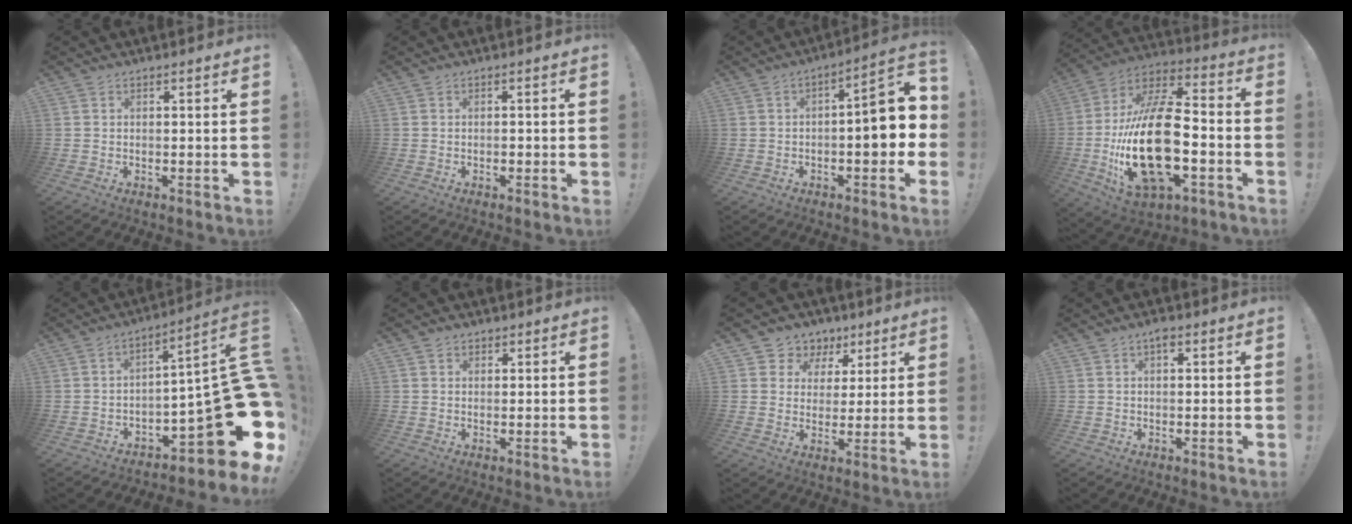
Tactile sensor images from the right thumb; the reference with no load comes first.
{"total": 0.7, "force": [-0.6, 0.4, 0.3], "torque": [-0.003, 0.001, -0.010]}
{"total": 11.1, "force": [-1.2, 3.7, 10.4], "torque": [-0.138, 0.003, -0.023]}
{"total": 27.3, "force": [-4.7, 13.0, 23.6], "torque": [-0.471, 0.020, -0.076]}
{"total": 20.5, "force": [-5.3, 6.7, 18.6], "torque": [-0.237, 0.001, -0.073]}
{"total": 1.4, "force": [0.8, 1.1, 0.3], "torque": [0.003, -0.003, 0.013]}
{"total": 6.9, "force": [2.9, 6.2, 1.0], "torque": [-0.021, -0.020, 0.060]}
{"total": 1.7, "force": [0.8, 0.8, 1.3], "torque": [-0.020, 0.002, 0.011]}